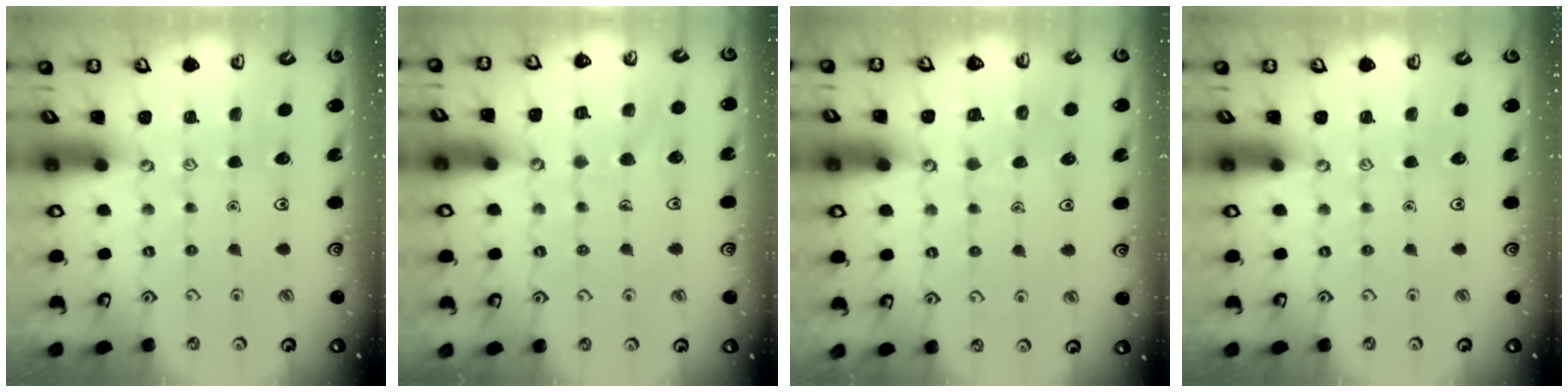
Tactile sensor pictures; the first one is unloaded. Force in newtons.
{"total": 7.9, "press": 7.9, "slide": 0.4}
{"total": 4.8, "press": 4.7, "slide": 0.5}
{"total": 0.0}